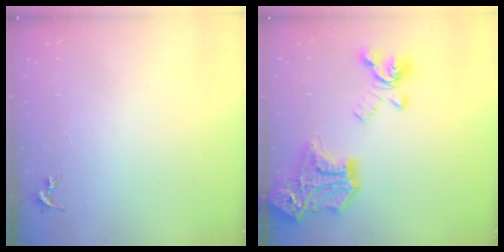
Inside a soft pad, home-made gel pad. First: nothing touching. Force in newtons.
{"total": 24.6, "press": 24.6, "slide": 0.7}